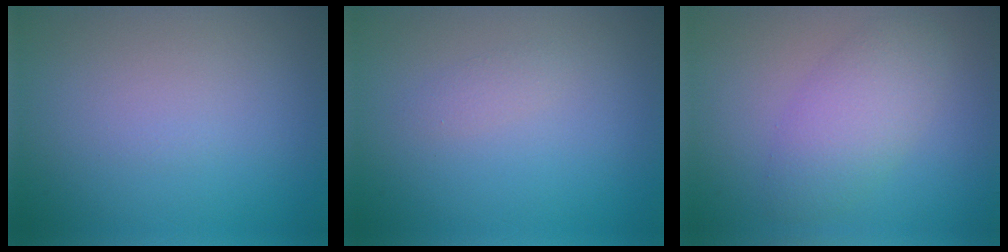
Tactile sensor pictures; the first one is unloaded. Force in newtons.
{"total": 0.8, "press": 0.8, "slide": 0.0}
{"total": 3.9, "press": 3.9, "slide": 0.1}